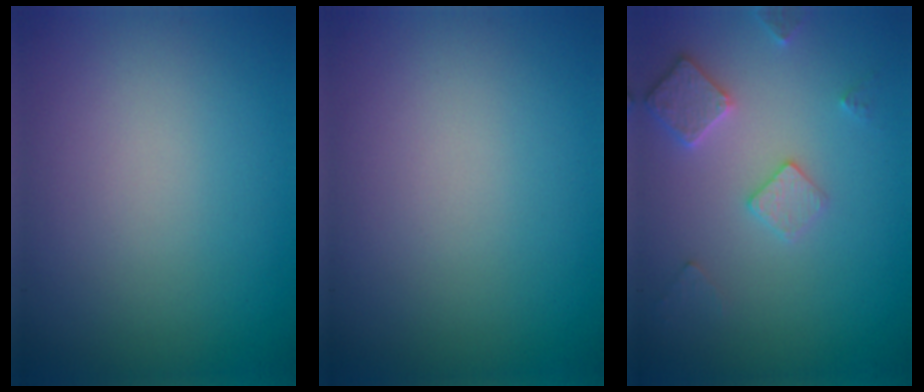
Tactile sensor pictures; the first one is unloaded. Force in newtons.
{"total": 0.0}
{"total": 2.9, "press": 2.9, "slide": 0.4}